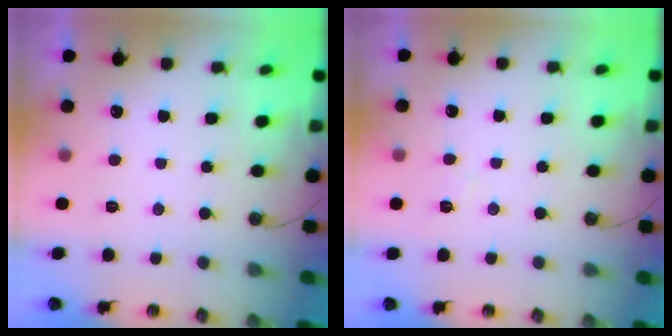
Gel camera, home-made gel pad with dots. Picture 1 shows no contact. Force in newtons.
{"total": 4.4, "press": 4.4, "slide": 0.6}